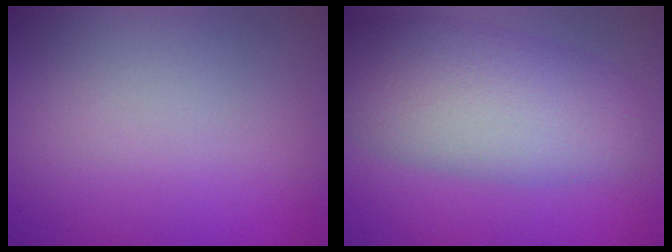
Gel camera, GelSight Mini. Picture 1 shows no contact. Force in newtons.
{"total": 8.4, "press": 8.4, "slide": 0.2}